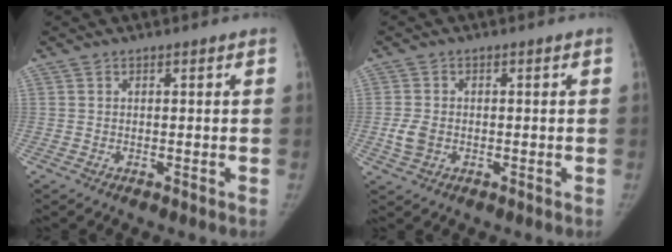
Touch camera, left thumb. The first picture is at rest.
{"total": 3.7, "force": [-0.6, 2.8, 2.3], "torque": [-0.049, 0.002, -0.010]}